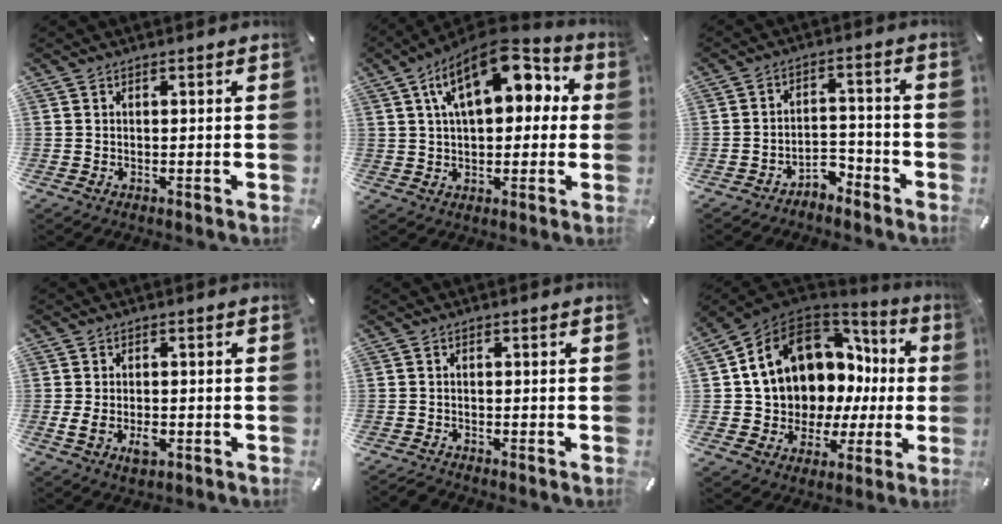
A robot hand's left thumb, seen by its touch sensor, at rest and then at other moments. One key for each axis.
{"total": 16.5, "fx": 6.4, "fy": 9.0, "fz": 12.2, "tx": -0.192, "ty": -0.016, "tz": 0.107}
{"total": 5.4, "fx": -4.5, "fy": 2.6, "fz": 1.6, "tx": -0.020, "ty": 0.026, "tz": -0.083}
{"total": 5.4, "fx": -1.4, "fy": 3.3, "fz": 4.1, "tx": -0.087, "ty": 0.001, "tz": -0.025}
{"total": 1.4, "fx": -1.4, "fy": 0.2, "fz": 0.0, "tx": -0.010, "ty": 0.002, "tz": -0.030}
{"total": 14.5, "fx": 6.1, "fy": 10.8, "fz": 7.5, "tx": -0.140, "ty": -0.058, "tz": 0.121}